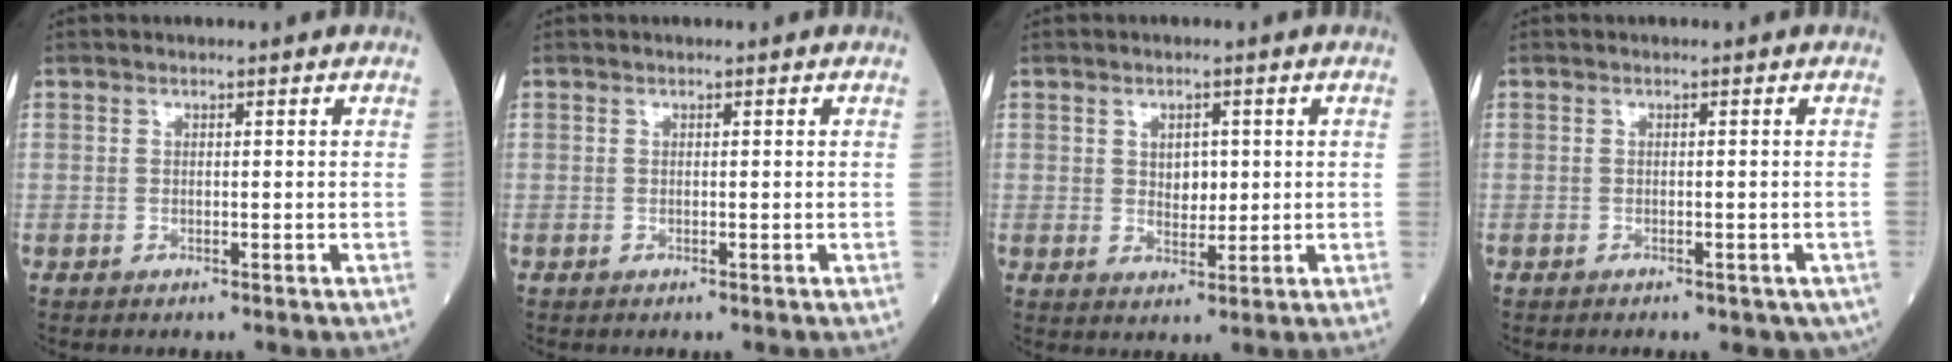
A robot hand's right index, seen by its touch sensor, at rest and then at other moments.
{"total": 0.0}
{"total": 3.3, "force": [0.6, 2.0, 2.5], "torque": [-0.035, -0.004, 0.014]}
{"total": 4.1, "force": [-2.7, 2.0, 2.3], "torque": [-0.019, -0.002, -0.034]}